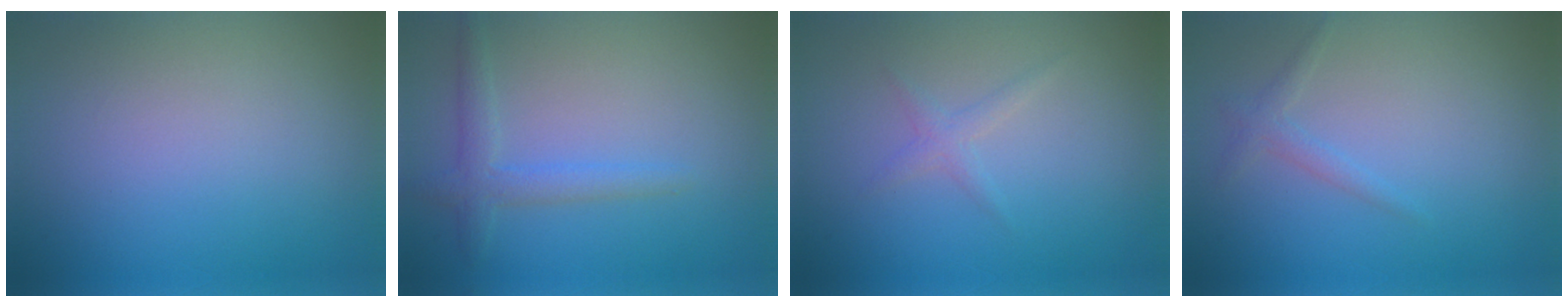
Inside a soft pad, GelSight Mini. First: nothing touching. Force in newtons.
{"total": 2.4, "press": 2.4, "slide": 0.1}
{"total": 1.2, "press": 1.2, "slide": 0.0}
{"total": 1.2, "press": 1.2, "slide": 0.1}